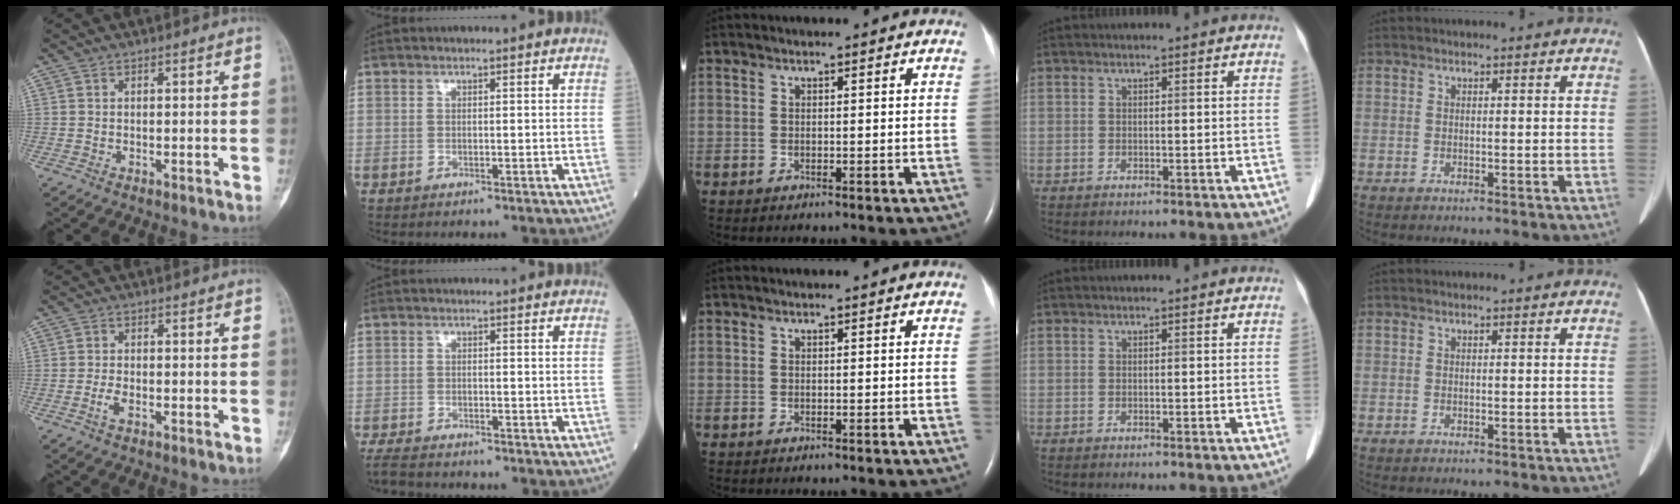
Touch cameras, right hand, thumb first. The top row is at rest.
{"thumb": {"total": 2.2, "force": [-1.1, 0.9, 1.7], "torque": [-0.043, 0.006, -0.022]}, "index": {"total": 4.7, "force": [-4.3, 0.8, 1.5], "torque": [-0.027, -0.014, -0.075]}}